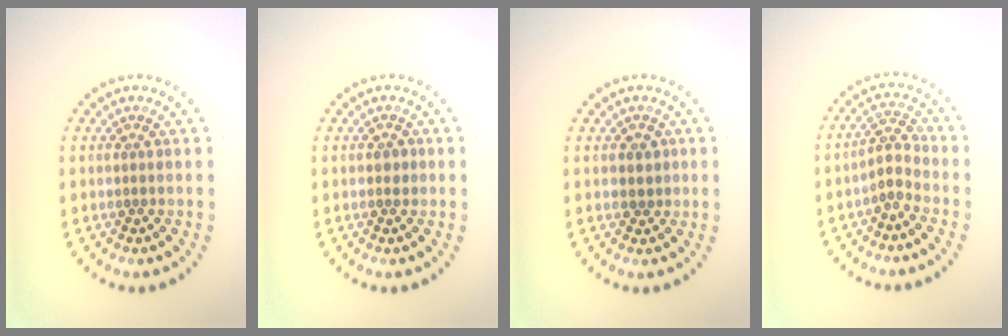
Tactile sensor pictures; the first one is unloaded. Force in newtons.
{"total": 1.0, "press": 1.0, "slide": 0.2}
{"total": 1.5, "press": 1.4, "slide": 0.7}
{"total": 2.1, "press": 1.6, "slide": 1.3}